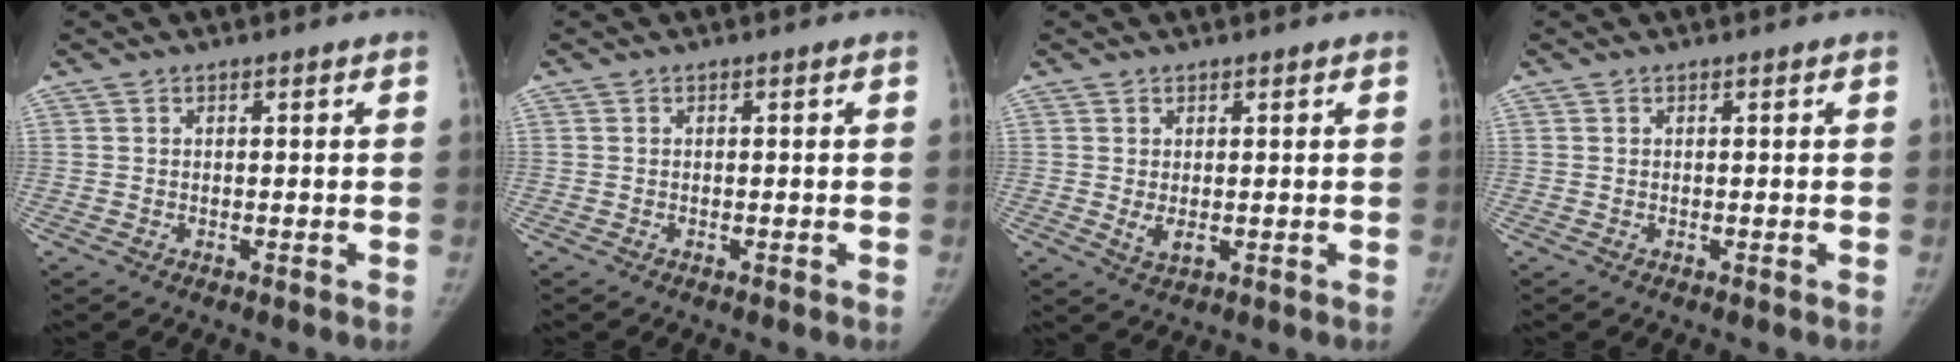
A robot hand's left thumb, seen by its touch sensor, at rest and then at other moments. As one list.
[{"total": 0.0}, {"total": 2.8, "force": [0.5, 1.5, 2.3], "torque": [-0.037, -0.011, 0.016]}, {"total": 0.0}]